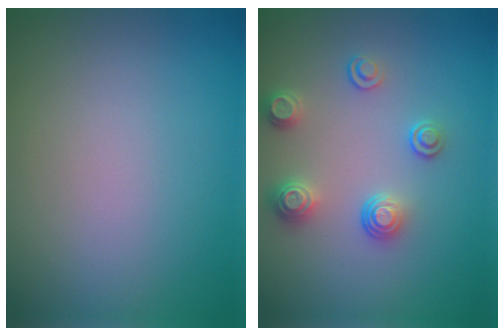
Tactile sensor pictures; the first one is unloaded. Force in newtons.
{"total": 2.7, "press": 2.5, "slide": 0.9}